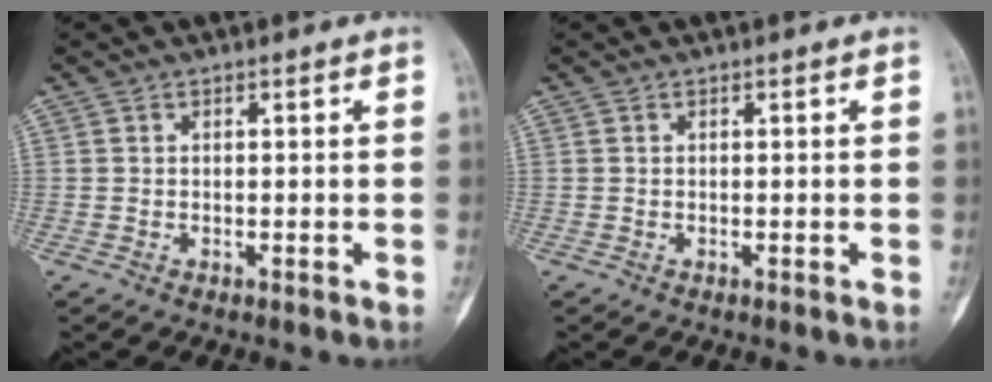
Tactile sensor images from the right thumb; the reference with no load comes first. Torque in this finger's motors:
{"motor_torque": [0.00, 0.00, 0.06, -0.02, 0.02]}